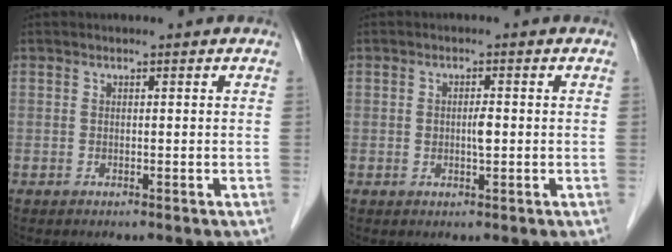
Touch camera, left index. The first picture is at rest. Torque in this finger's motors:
{"motor_torque": [0.18, 0.15, 0.01, 0.04]}